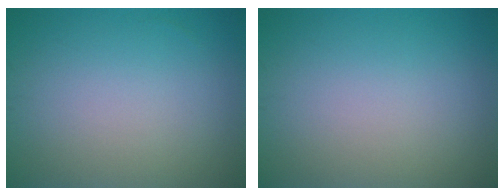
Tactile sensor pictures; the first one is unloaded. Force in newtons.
{"total": 0.0}